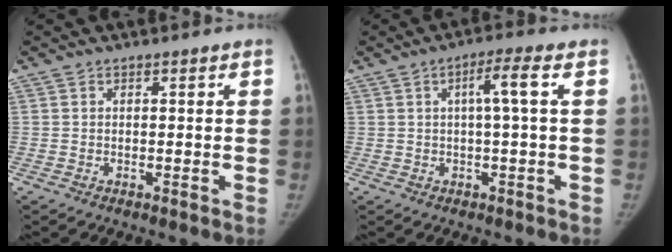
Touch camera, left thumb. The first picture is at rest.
{"total": 4.4, "force": [0.6, -0.3, 4.4], "torque": [-0.085, 0.012, 0.014]}